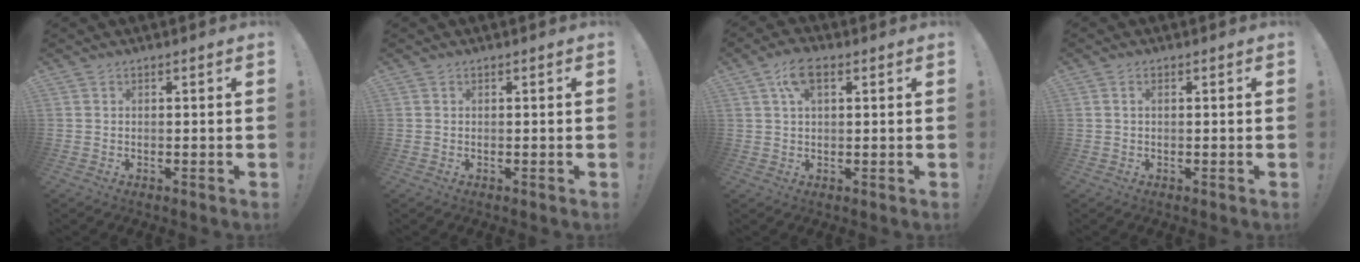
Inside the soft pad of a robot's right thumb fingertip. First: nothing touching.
{"total": 0.0}
{"total": 6.1, "force": [2.4, 3.0, 4.8], "torque": [-0.085, 0.002, 0.043]}
{"total": 1.0, "force": [0.2, 0.3, 1.0], "torque": [-0.021, 0.002, 0.004]}